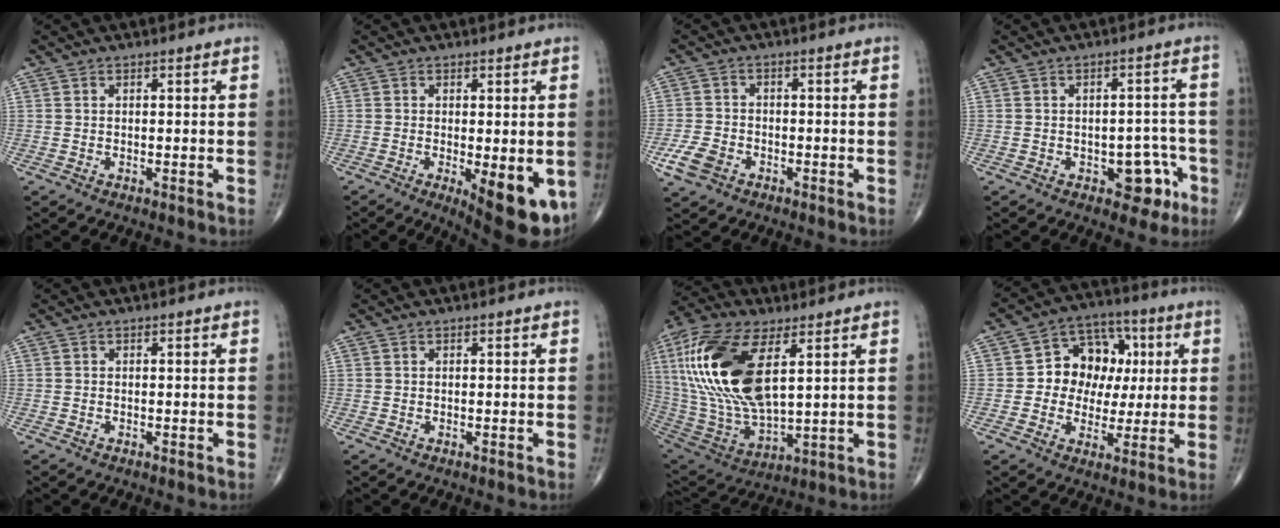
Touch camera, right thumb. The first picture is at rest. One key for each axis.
{"total": 10.9, "fx": -3.2, "fy": 3.7, "fz": 9.7, "tx": -0.121, "ty": -0.021, "tz": -0.034}
{"total": 5.3, "fx": -2.7, "fy": 3.6, "fz": 2.7, "tx": -0.058, "ty": 0.010, "tz": -0.049}
{"total": 6.8, "fx": -3.0, "fy": 4.0, "fz": 4.6, "tx": -0.023, "ty": 0.028, "tz": -0.033}
{"total": 0.0}
{"total": 0.0}
{"total": 24.2, "fx": 6.8, "fy": 11.0, "fz": 20.5, "tx": -0.441, "ty": -0.025, "tz": 0.132}
{"total": 12.6, "fx": 1.5, "fy": 10.1, "fz": 7.5, "tx": -0.059, "ty": 0.019, "tz": 0.019}